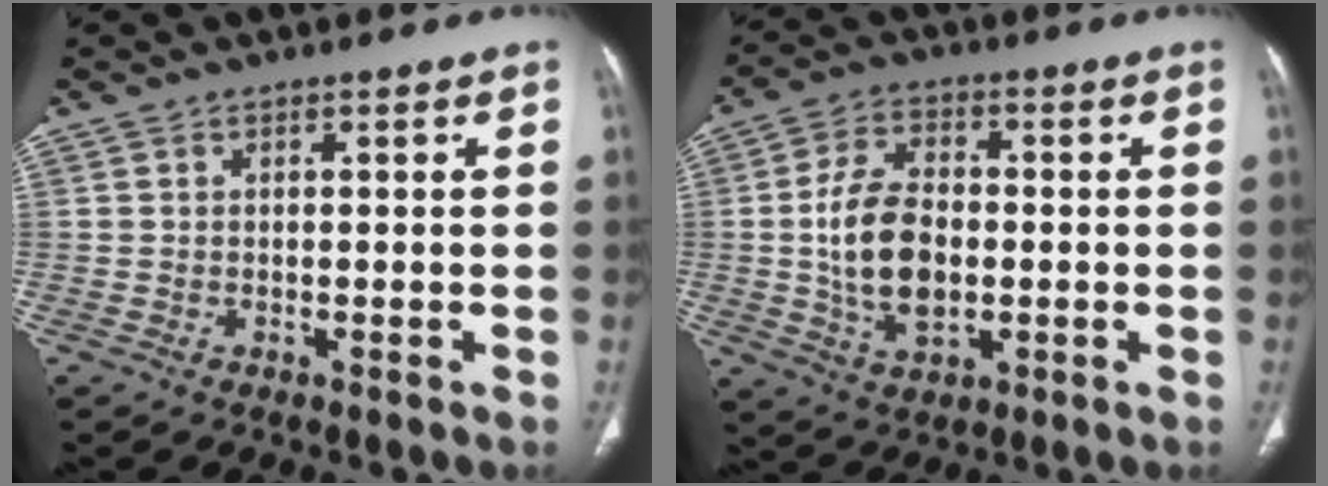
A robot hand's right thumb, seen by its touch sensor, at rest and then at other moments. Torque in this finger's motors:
{"motor_torque": [-0.31, 0.99, 1.17, 0.07, 0.15]}